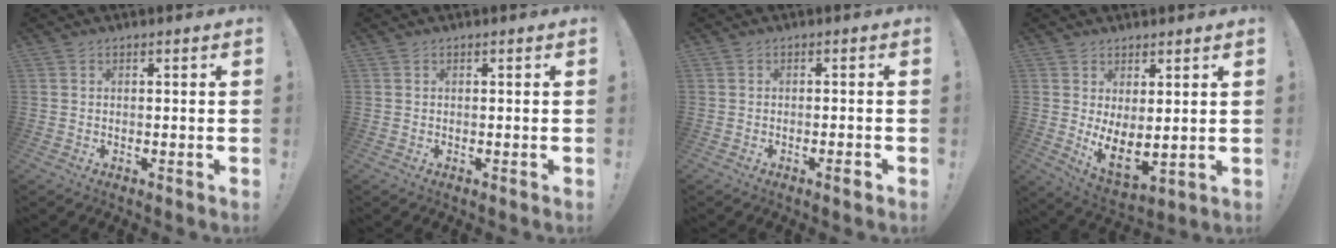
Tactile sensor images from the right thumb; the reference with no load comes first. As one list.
[{"total": 0.0}, {"total": 2.3, "force": [-1.2, 0.2, 2.0], "torque": [-0.034, 0.002, -0.020]}, {"total": 6.7, "force": [2.5, 3.0, 5.4], "torque": [-0.074, -0.041, 0.054]}]